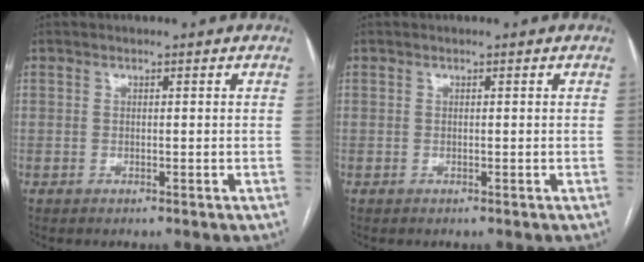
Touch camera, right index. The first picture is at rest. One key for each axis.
{"total": 0.0}